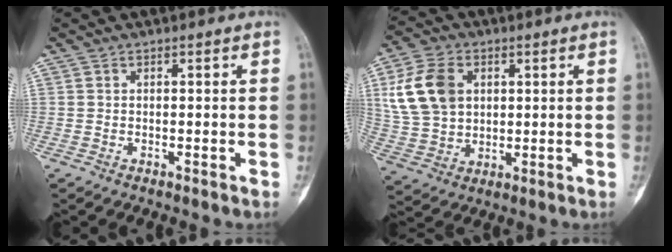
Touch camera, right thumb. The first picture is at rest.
{"total": 12.7, "force": [3.4, 9.2, 8.1], "torque": [-0.147, 0.000, 0.069]}